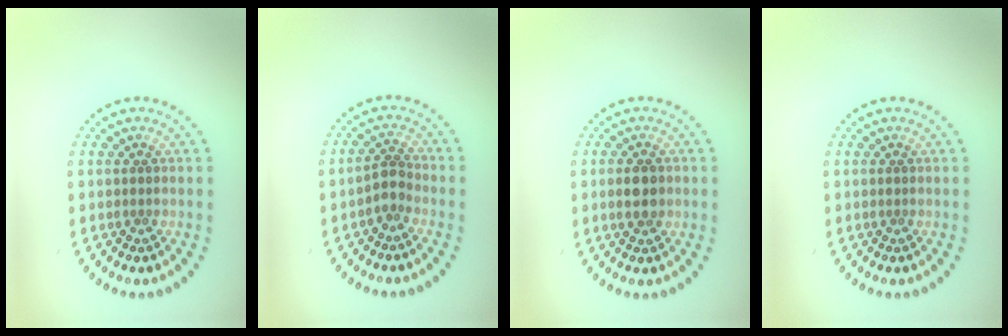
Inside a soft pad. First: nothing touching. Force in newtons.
{"total": 1.9, "press": 1.5, "slide": 1.1}
{"total": 2.9, "press": 2.9, "slide": 0.0}
{"total": 0.0}